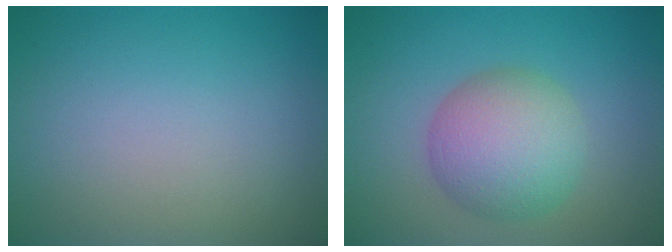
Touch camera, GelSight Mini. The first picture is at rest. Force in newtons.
{"total": 6.1, "press": 6.1, "slide": 0.1}